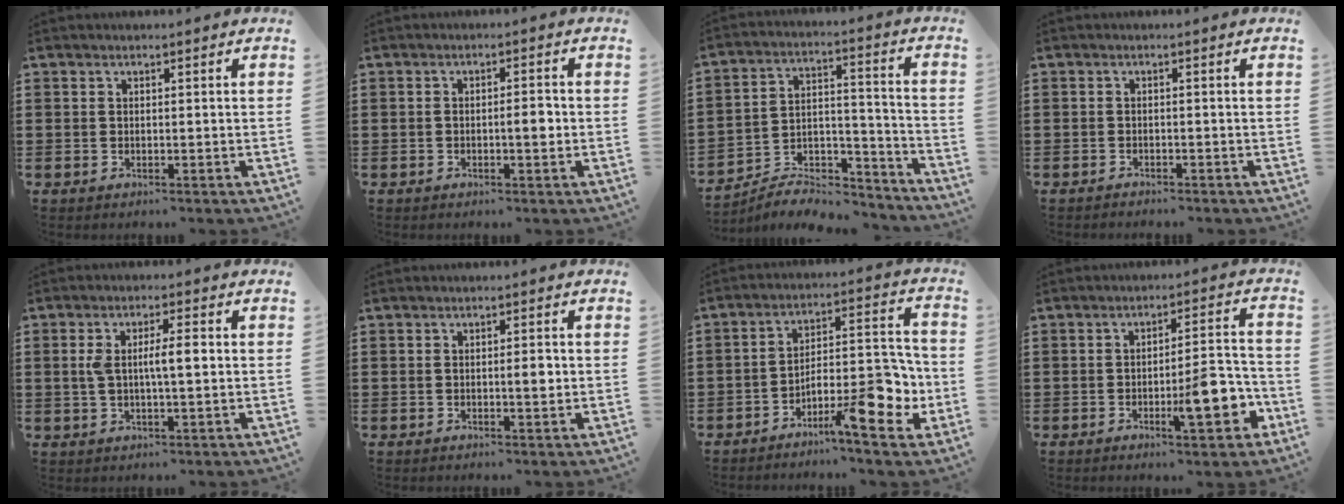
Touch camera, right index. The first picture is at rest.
{"total": 2.7, "force": [-0.5, 0.7, 2.6], "torque": [-0.039, 0.000, -0.013]}
{"total": 6.3, "force": [-5.9, 1.7, 1.2], "torque": [-0.022, 0.011, -0.118]}
{"total": 0.9, "force": [-0.9, 0.0, 0.0], "torque": [-0.003, 0.000, -0.019]}
{"total": 5.2, "force": [0.3, 1.4, 5.0], "torque": [-0.100, 0.001, 0.000]}
{"total": 2.3, "force": [-0.1, 0.6, 2.2], "torque": [-0.033, -0.003, -0.005]}
{"total": 9.7, "force": [-5.7, 2.9, 7.3], "torque": [-0.104, 0.002, -0.102]}
{"total": 9.4, "force": [-3.5, 2.5, 8.4], "torque": [-0.105, -0.003, -0.057]}